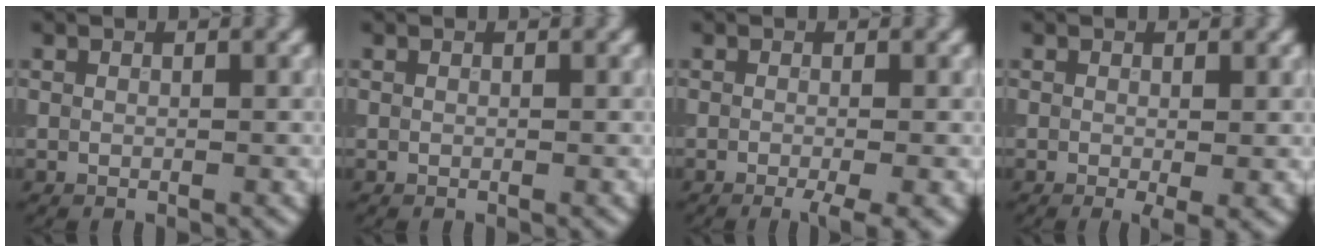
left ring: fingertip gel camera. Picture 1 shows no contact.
{"total": 0.0}
{"total": 2.3, "force": [-1.2, 0.3, 2.0], "torque": [-0.031, -0.007, -0.019]}
{"total": 1.4, "force": [-0.2, 0.5, 1.3], "torque": [-0.020, -0.008, -0.003]}